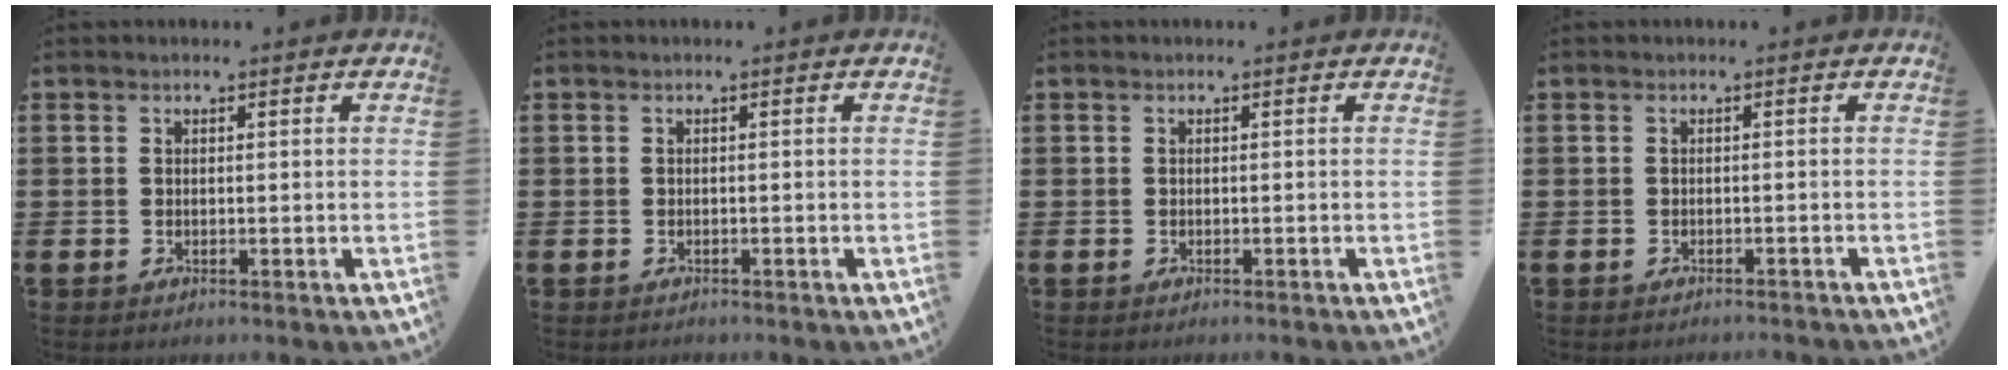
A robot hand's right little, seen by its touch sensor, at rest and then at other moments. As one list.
[{"total": 0.0}, {"total": 0.0}, {"total": 0.6, "force": [-0.6, -0.1, 0.0], "torque": [-0.001, -0.001, -0.013]}]